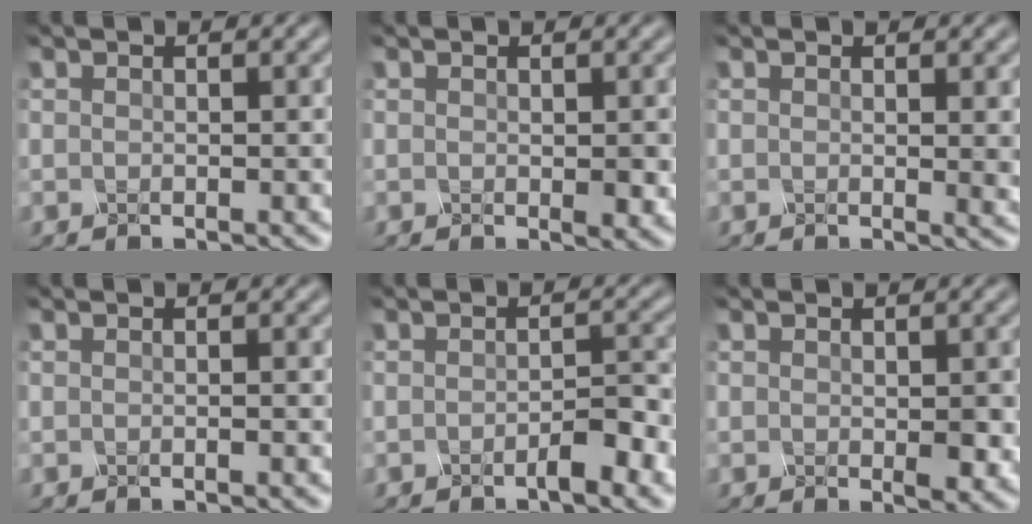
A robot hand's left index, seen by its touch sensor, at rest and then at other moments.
{"total": 1.3, "force": [0.2, 0.4, 1.2], "torque": [-0.021, -0.003, 0.007]}
{"total": 1.8, "force": [0.8, 0.5, 1.6], "torque": [-0.017, -0.002, 0.012]}
{"total": 0.5, "force": [-0.2, 0.2, 0.5], "torque": [-0.005, 0.004, -0.006]}
{"total": 2.3, "force": [-1.2, 0.5, 1.8], "torque": [-0.029, 0.002, -0.022]}
{"total": 2.0, "force": [0.1, 0.8, 1.9], "torque": [-0.033, -0.005, 0.006]}